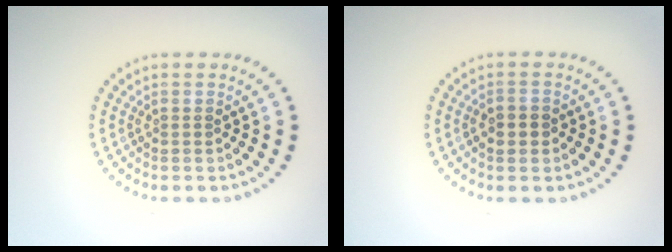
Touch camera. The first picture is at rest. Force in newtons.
{"total": 1.7, "press": 1.7, "slide": 0.4}